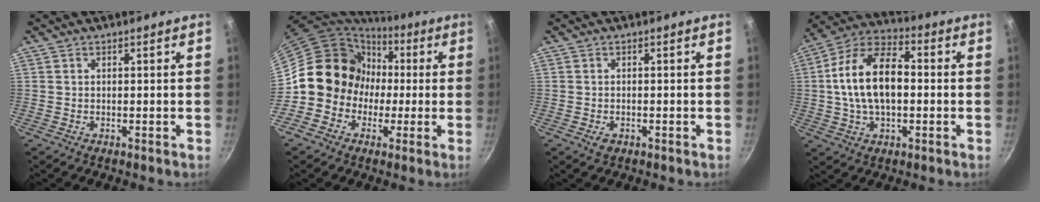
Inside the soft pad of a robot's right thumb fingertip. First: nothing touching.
{"total": 14.4, "force": [-0.6, 13.5, 5.2], "torque": [-0.035, 0.038, -0.020]}
{"total": 1.7, "force": [-0.7, 1.1, 1.0], "torque": [-0.019, 0.002, -0.011]}
{"total": 16.0, "force": [0.1, 9.4, 13.0], "torque": [-0.214, 0.034, -0.012]}